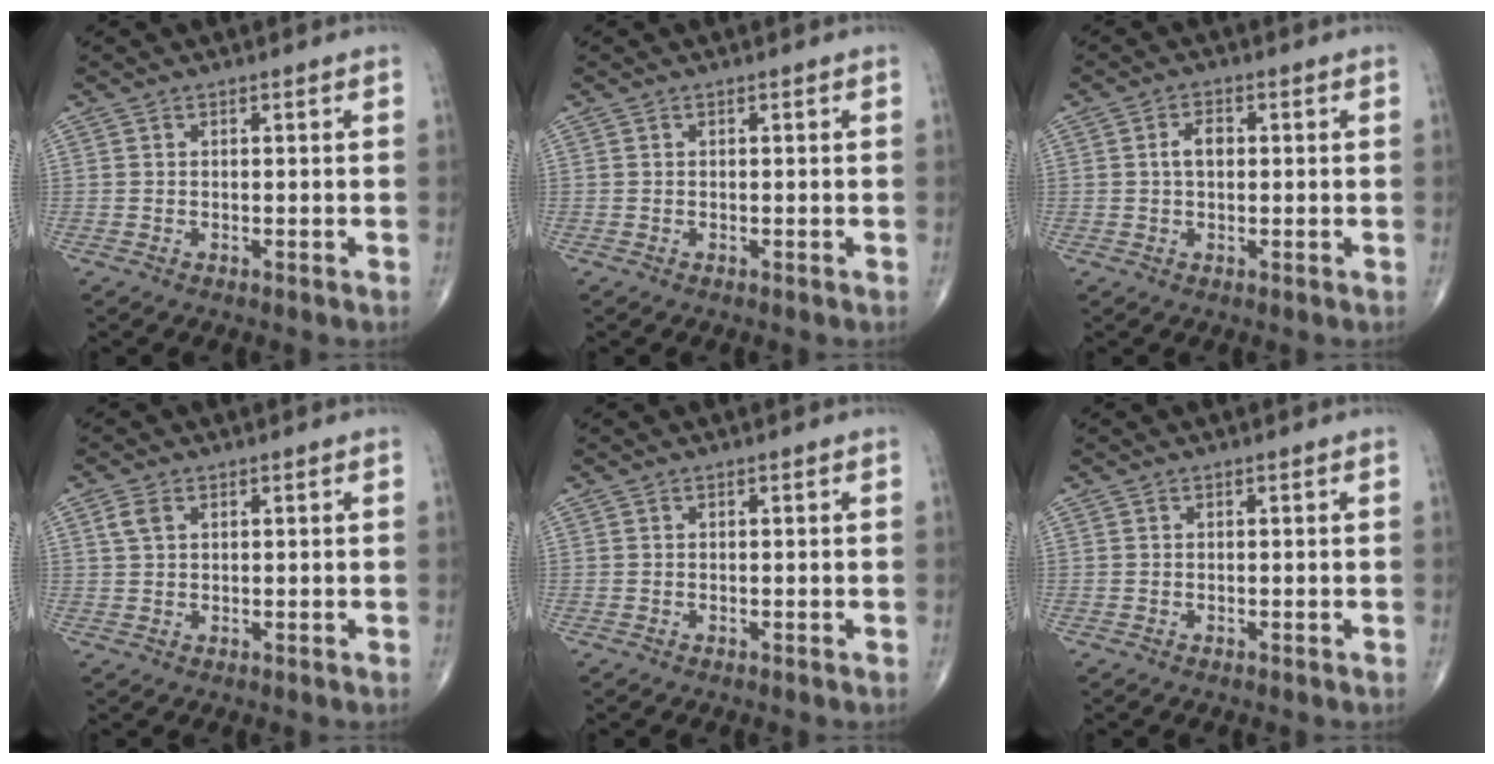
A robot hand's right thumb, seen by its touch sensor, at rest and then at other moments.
{"total": 0.0}
{"total": 3.3, "force": [0.4, 2.0, 2.6], "torque": [-0.045, 0.007, 0.003]}
{"total": 2.5, "force": [1.1, 1.6, 1.6], "torque": [-0.033, 0.006, 0.024]}
{"total": 0.0}
{"total": 0.0}